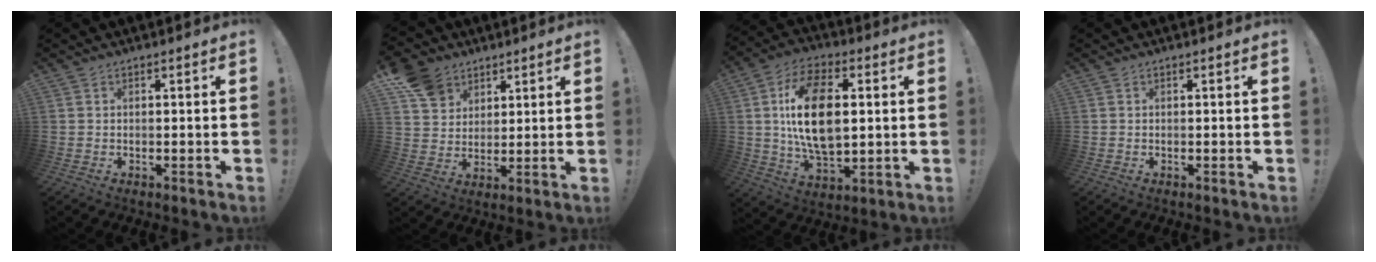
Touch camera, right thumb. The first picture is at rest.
{"total": 10.3, "force": [6.0, 7.8, 3.2], "torque": [-0.047, -0.035, 0.121]}
{"total": 19.1, "force": [2.4, 10.9, 15.5], "torque": [-0.287, 0.001, 0.036]}
{"total": 0.0}